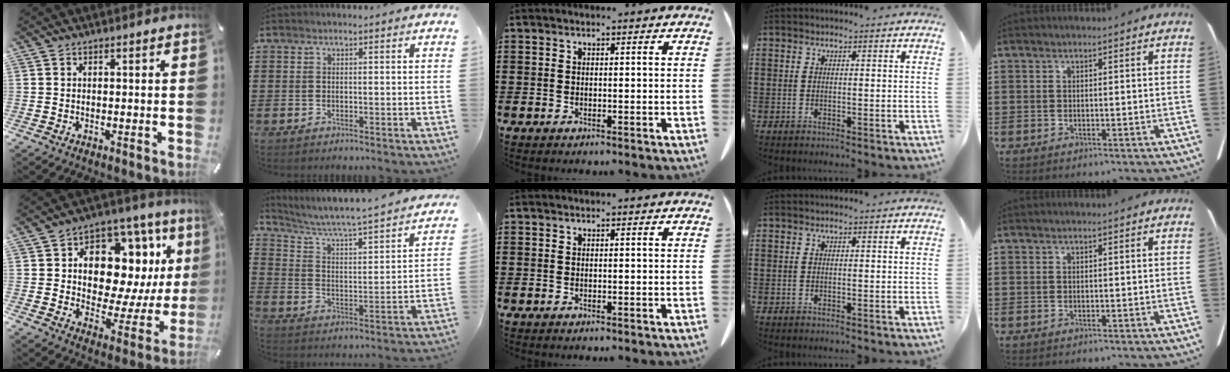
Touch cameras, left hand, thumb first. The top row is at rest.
{"thumb": {"total": 15.8, "force": [6.0, 10.3, 10.4], "torque": [-0.146, -0.042, 0.106]}, "index": {"total": 3.8, "force": [3.3, 0.0, 1.9], "torque": [-0.055, -0.039, 0.041]}}